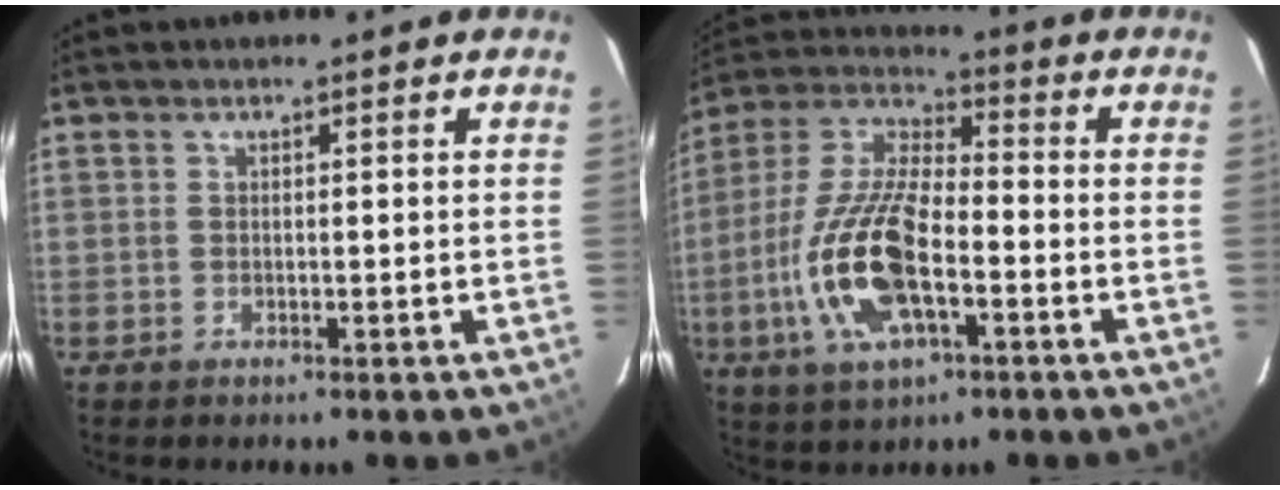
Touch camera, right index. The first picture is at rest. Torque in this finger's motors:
{"motor_torque": [2.14, 0.00, 0.86, 0.21]}